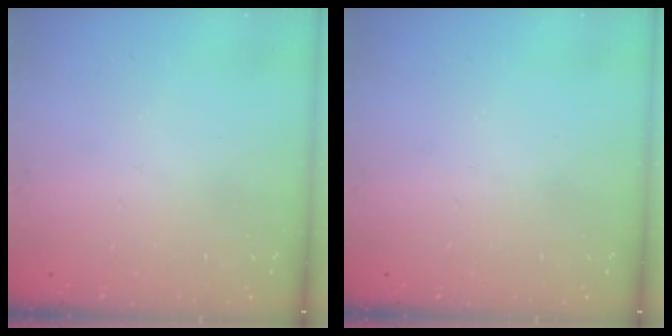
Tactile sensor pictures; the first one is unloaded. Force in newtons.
{"total": 0.0}